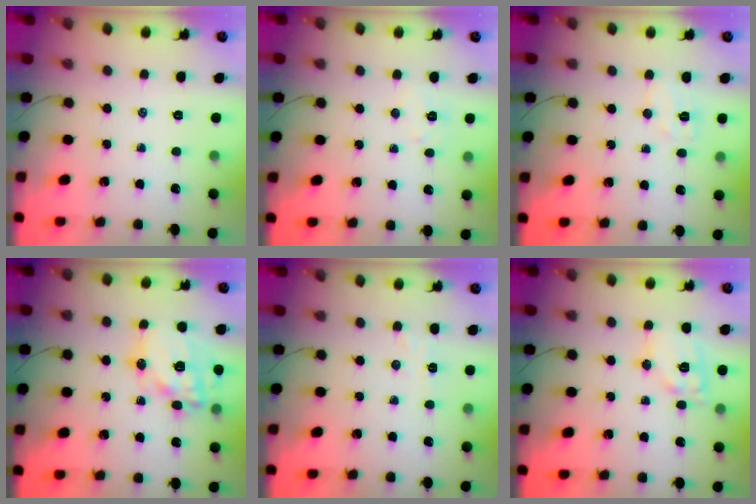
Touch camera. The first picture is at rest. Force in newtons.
{"total": 4.2, "press": 4.1, "slide": 0.8}
{"total": 5.9, "press": 5.7, "slide": 1.3}
{"total": 18.3, "press": 17.9, "slide": 3.8}
{"total": 2.9, "press": 2.9, "slide": 0.7}
{"total": 11.1, "press": 11.1, "slide": 1.0}